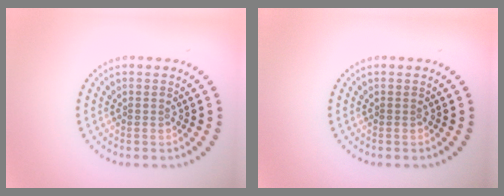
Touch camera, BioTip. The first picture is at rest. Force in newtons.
{"total": 0.0}